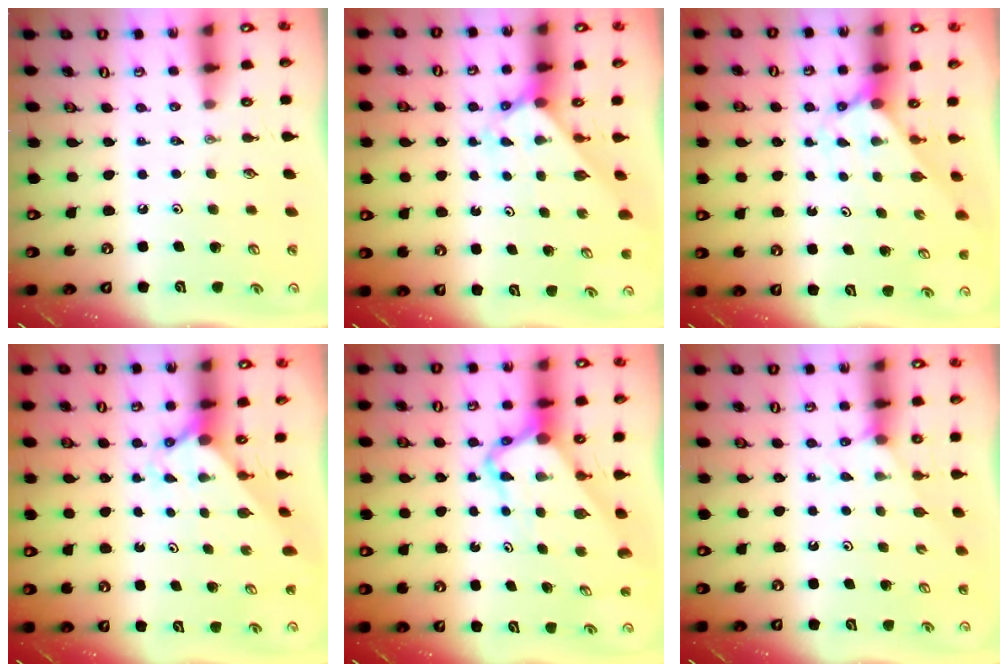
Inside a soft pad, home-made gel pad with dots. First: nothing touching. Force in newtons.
{"total": 2.5, "press": 2.5, "slide": 0.2}
{"total": 2.1, "press": 2.1, "slide": 0.2}
{"total": 3.8, "press": 3.8, "slide": 0.2}
{"total": 6.2, "press": 6.2, "slide": 0.6}
{"total": 4.1, "press": 4.1, "slide": 0.4}